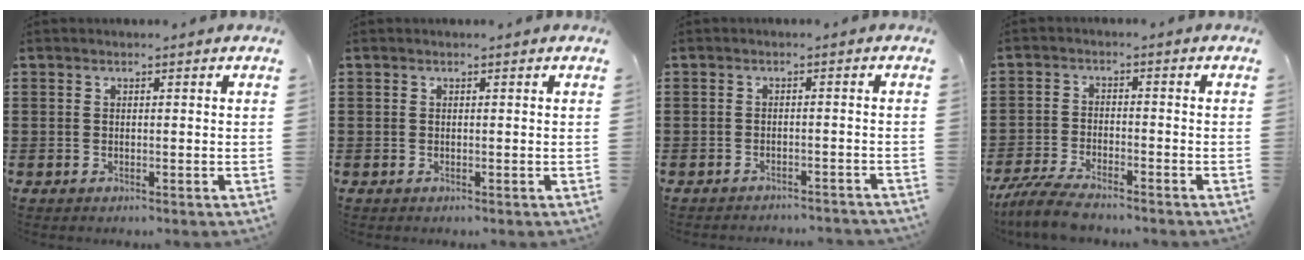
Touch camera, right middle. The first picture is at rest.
{"total": 0.0}
{"total": 1.8, "force": [-1.8, -0.1, 0.0], "torque": [-0.004, 0.003, -0.038]}
{"total": 5.1, "force": [-4.6, 0.7, 2.3], "torque": [-0.064, -0.009, -0.095]}